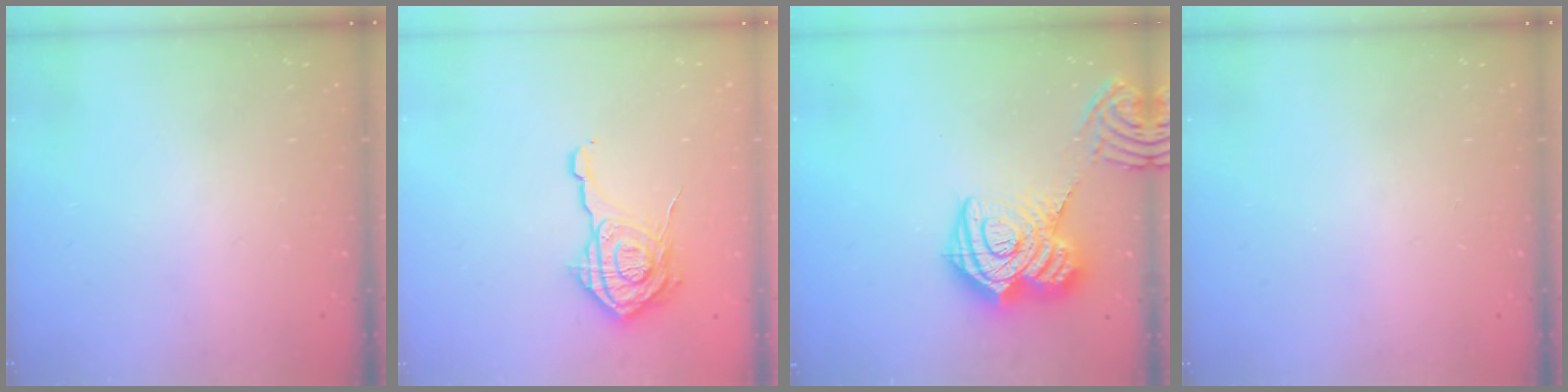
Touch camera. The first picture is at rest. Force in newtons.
{"total": 15.0, "press": 15.0, "slide": 0.6}
{"total": 20.4, "press": 20.3, "slide": 2.1}
{"total": 0.0}